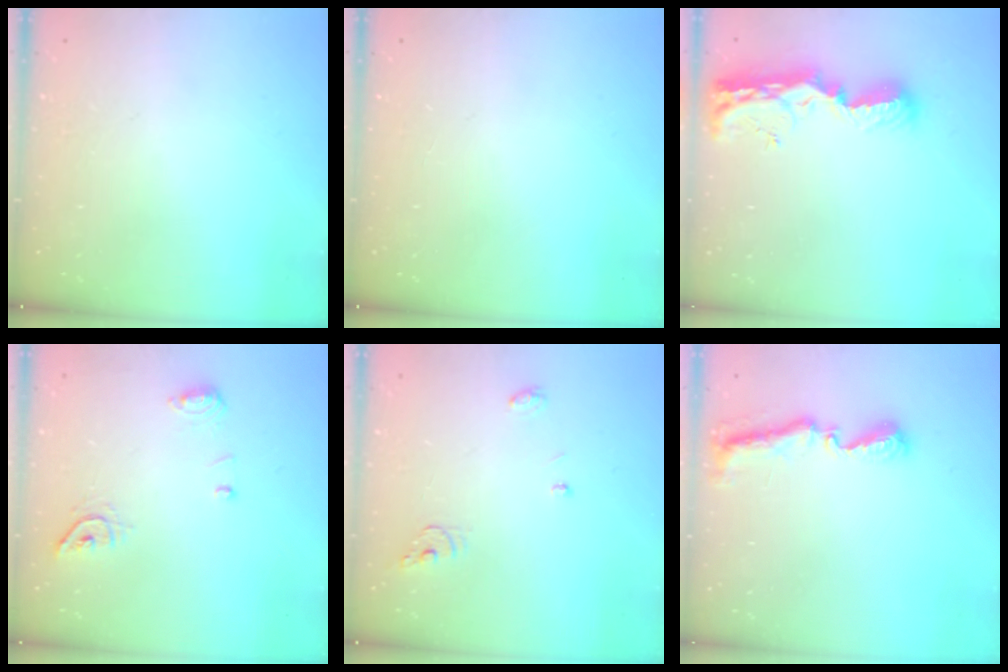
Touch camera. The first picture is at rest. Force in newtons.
{"total": 0.0}
{"total": 10.3, "press": 10.2, "slide": 1.2}
{"total": 7.9, "press": 7.8, "slide": 1.3}
{"total": 4.0, "press": 4.0, "slide": 0.4}
{"total": 8.1, "press": 8.1, "slide": 0.5}